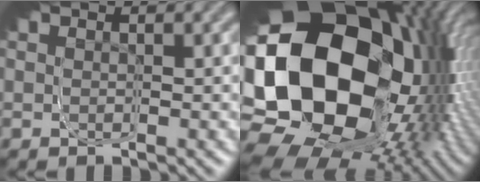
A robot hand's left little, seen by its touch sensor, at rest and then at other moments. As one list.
[{"total": 27.3, "force": [-0.9, 16.1, 22.0], "torque": [-0.313, -0.015, -0.010]}]